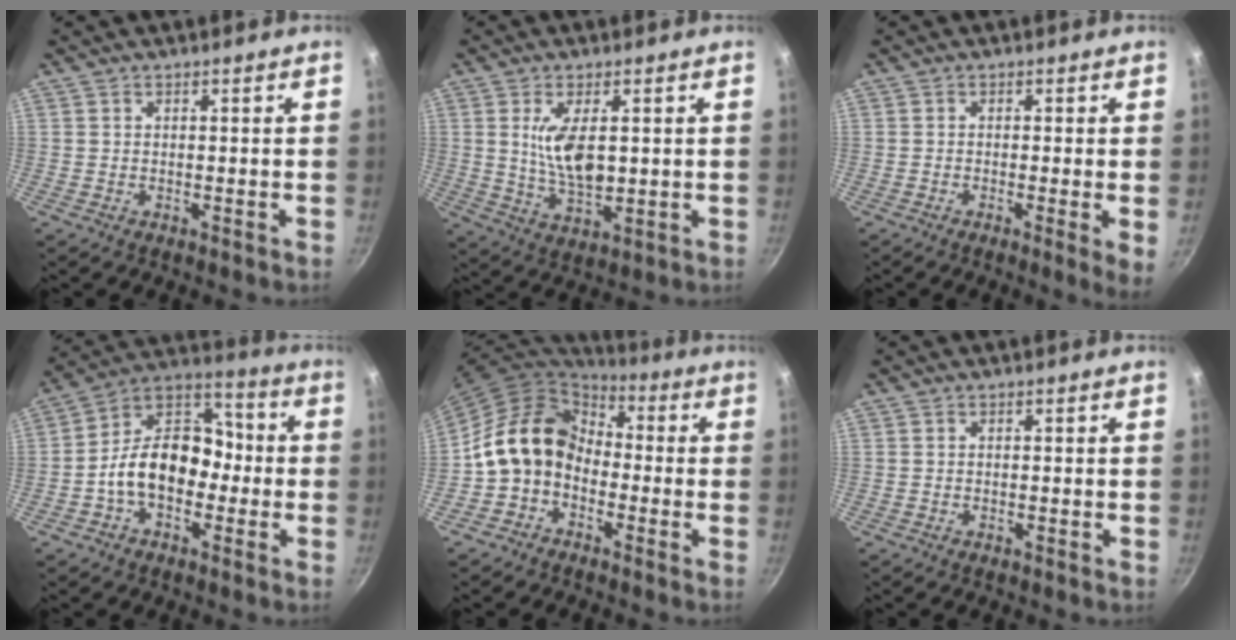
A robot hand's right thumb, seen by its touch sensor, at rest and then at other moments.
{"total": 9.0, "force": [1.4, 4.1, 7.9], "torque": [-0.137, -0.020, 0.034]}
{"total": 3.9, "force": [-0.5, 0.5, 3.8], "torque": [-0.049, -0.008, -0.010]}
{"total": 14.6, "force": [-3.0, 10.3, 9.9], "torque": [-0.112, 0.058, -0.072]}
{"total": 13.2, "force": [-2.5, 10.5, 7.5], "torque": [-0.101, 0.054, -0.069]}
{"total": 0.0}